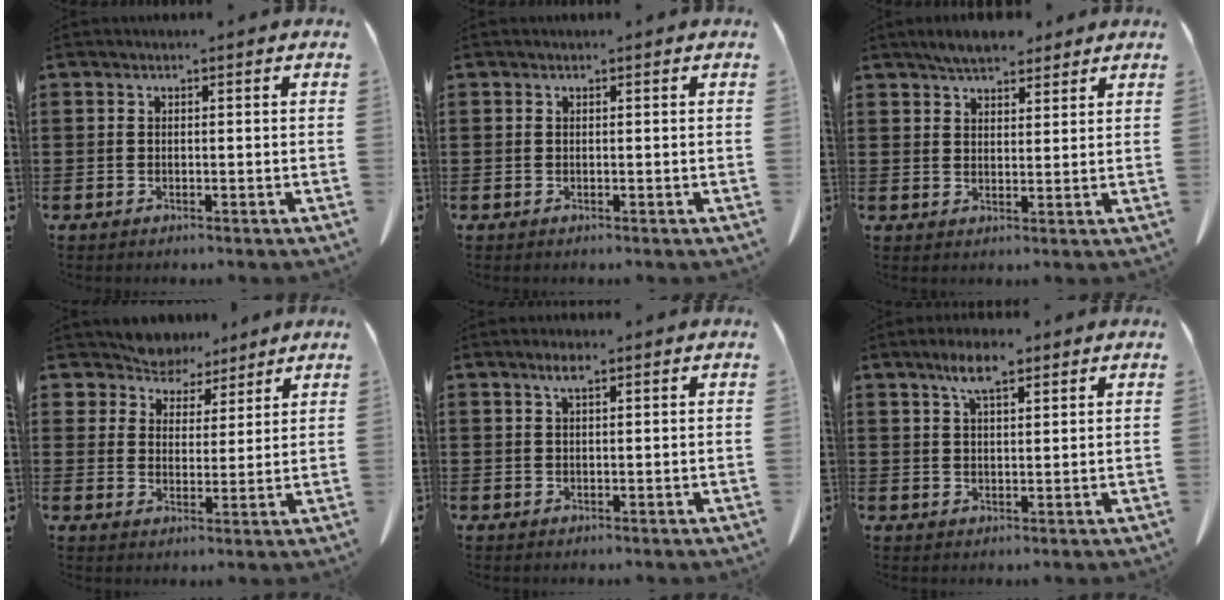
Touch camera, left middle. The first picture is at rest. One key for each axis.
{"total": 0.0}
{"total": 4.7, "fx": 4.2, "fy": 1.3, "fz": 1.6, "tx": -0.042, "ty": -0.005, "tz": 0.081}
{"total": 5.7, "fx": 5.3, "fy": 2.3, "fz": -0.3, "tx": -0.027, "ty": -0.030, "tz": 0.098}
{"total": 2.4, "fx": 1.3, "fy": 0.5, "fz": 1.9, "tx": -0.040, "ty": 0.002, "tz": 0.023}
{"total": 5.8, "fx": 3.8, "fy": 1.5, "fz": 4.2, "tx": -0.089, "ty": 0.000, "tz": 0.066}